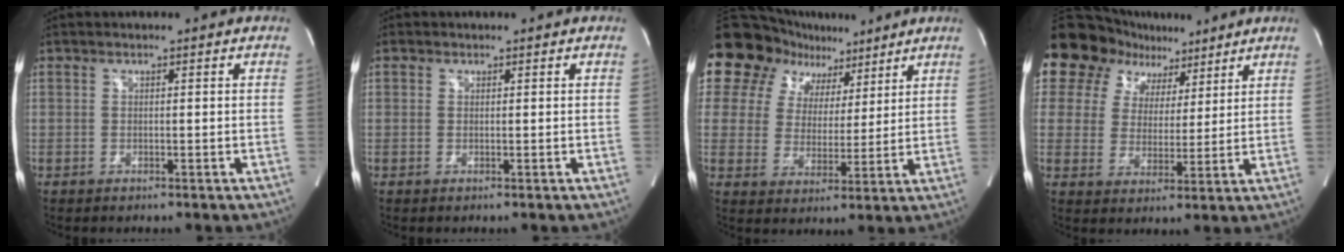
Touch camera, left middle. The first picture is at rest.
{"total": 1.2, "force": [-0.3, -1.0, -0.6], "torque": [0.009, -0.010, -0.004]}
{"total": 13.5, "force": [9.3, 8.8, 4.2], "torque": [-0.073, 0.038, 0.151]}
{"total": 12.7, "force": [8.8, 8.4, 3.7], "torque": [-0.064, 0.036, 0.146]}